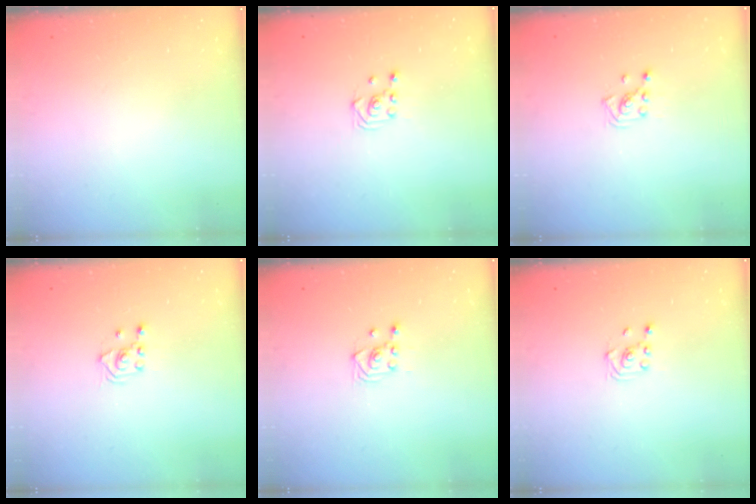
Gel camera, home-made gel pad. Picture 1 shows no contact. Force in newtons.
{"total": 2.7, "press": 2.4, "slide": 1.2}
{"total": 2.1, "press": 2.0, "slide": 0.8}
{"total": 1.8, "press": 1.8, "slide": 0.2}
{"total": 3.4, "press": 3.0, "slide": 1.5}
{"total": 2.0, "press": 1.8, "slide": 0.8}